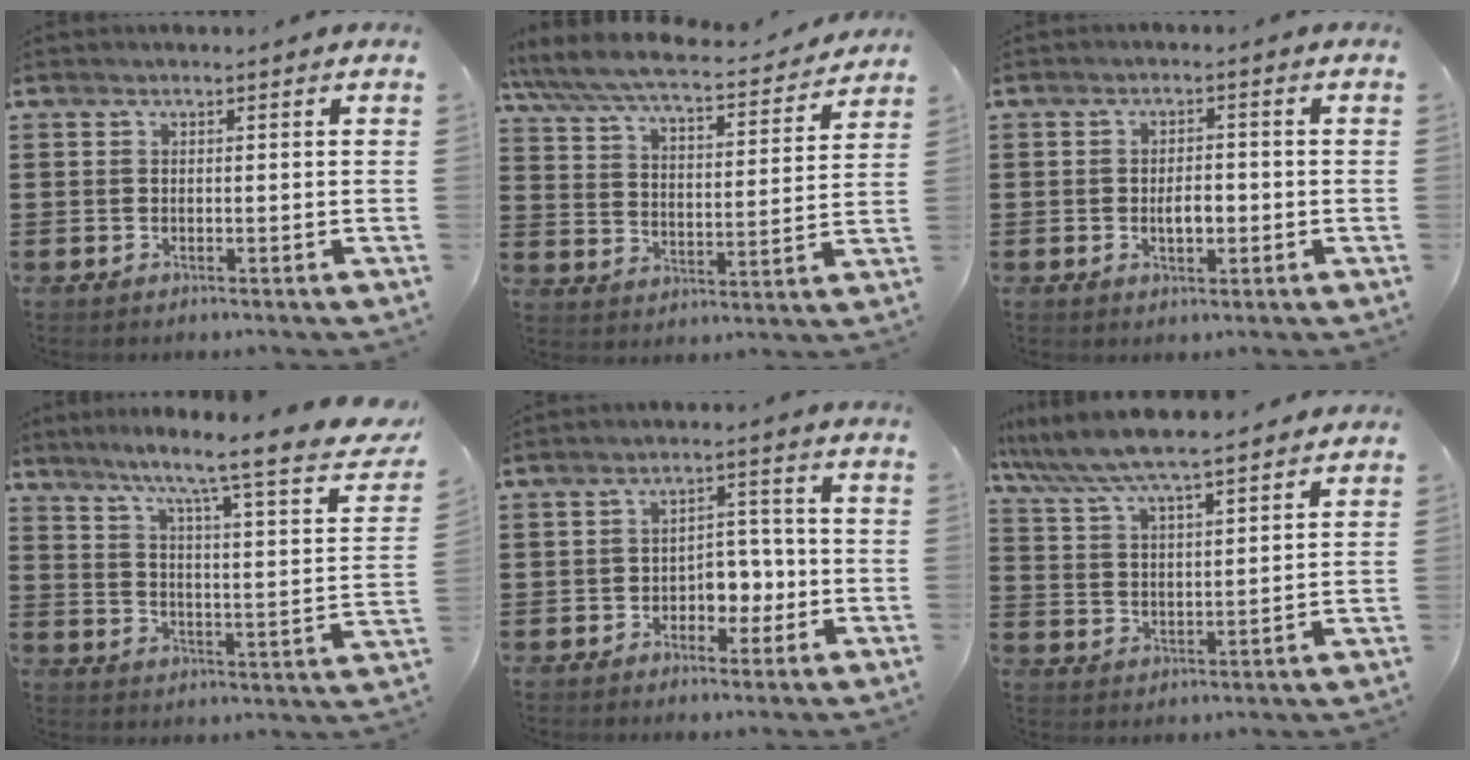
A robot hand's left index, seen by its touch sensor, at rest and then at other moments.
{"total": 6.6, "force": [6.1, 0.5, 2.4], "torque": [-0.074, -0.040, 0.101]}
{"total": 3.3, "force": [-0.5, 1.5, 2.9], "torque": [-0.047, 0.001, -0.014]}
{"total": 7.0, "force": [5.7, -1.0, 4.0], "torque": [-0.095, -0.065, 0.080]}
{"total": 4.6, "force": [-1.6, 3.5, 2.6], "torque": [-0.048, 0.006, -0.037]}
{"total": 6.5, "force": [6.0, 0.2, 2.5], "torque": [-0.074, -0.032, 0.102]}